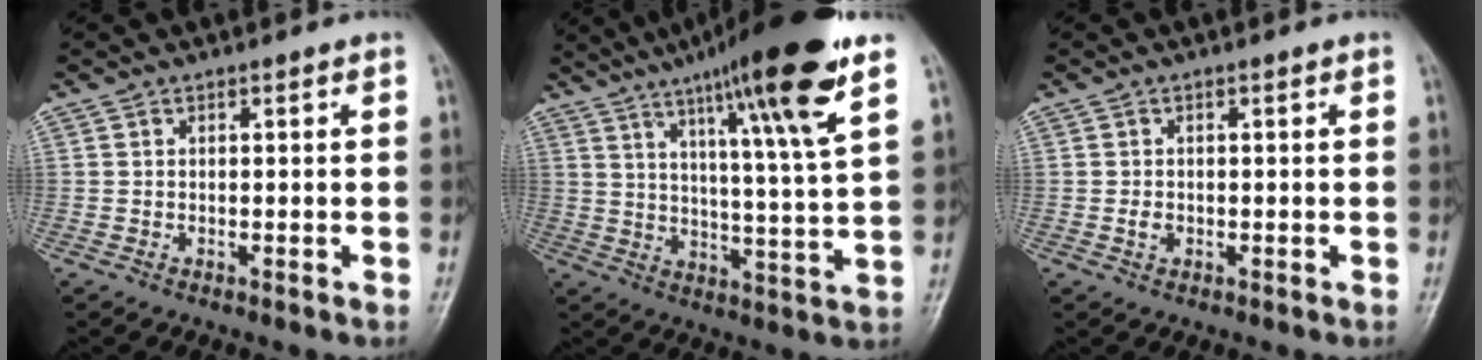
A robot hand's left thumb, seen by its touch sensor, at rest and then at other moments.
{"total": 18.9, "force": [11.0, 1.0, 15.4], "torque": [-0.227, -0.045, 0.167]}
{"total": 1.3, "force": [-0.4, 1.0, 0.7], "torque": [-0.012, 0.001, -0.008]}